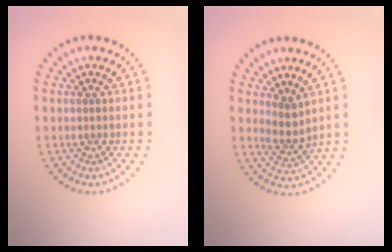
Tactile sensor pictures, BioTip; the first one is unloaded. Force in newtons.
{"total": 2.0, "press": 1.4, "slide": 1.4}